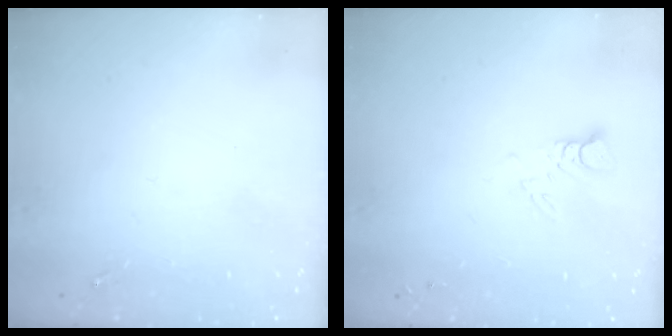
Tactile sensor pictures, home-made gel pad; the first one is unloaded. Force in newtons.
{"total": 3.1, "press": 3.0, "slide": 0.3}